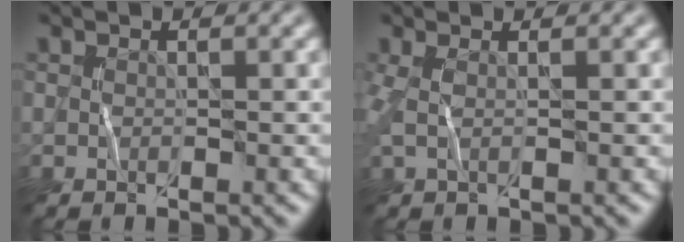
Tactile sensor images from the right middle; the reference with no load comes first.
{"total": 1.6, "force": [0.4, 0.4, 1.5], "torque": [-0.036, 0.009, 0.005]}